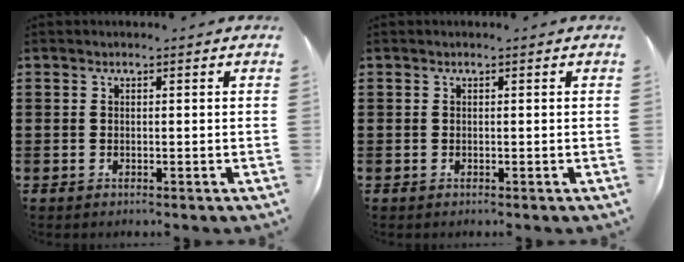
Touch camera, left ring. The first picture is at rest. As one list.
[{"total": 0.0}]